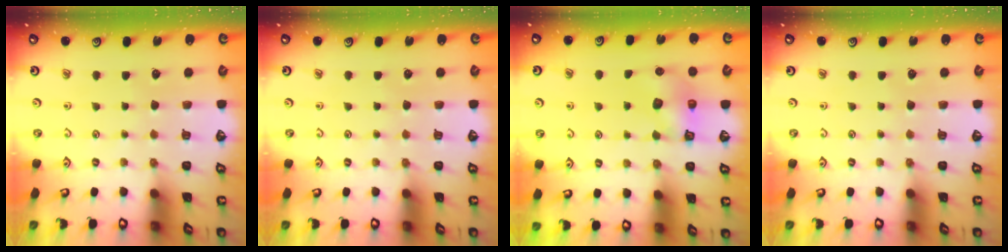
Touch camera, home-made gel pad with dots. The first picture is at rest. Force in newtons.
{"total": 0.0}
{"total": 6.2, "press": 6.2, "slide": 0.2}
{"total": 0.0}